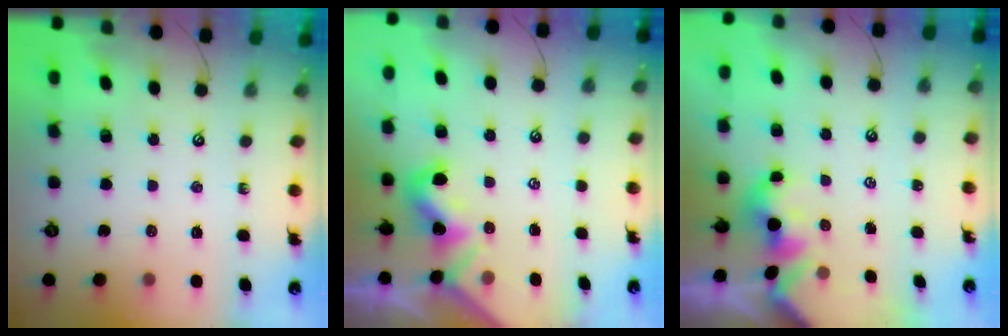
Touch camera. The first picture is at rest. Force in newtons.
{"total": 1.9, "press": 1.8, "slide": 0.3}
{"total": 1.8, "press": 1.8, "slide": 0.2}